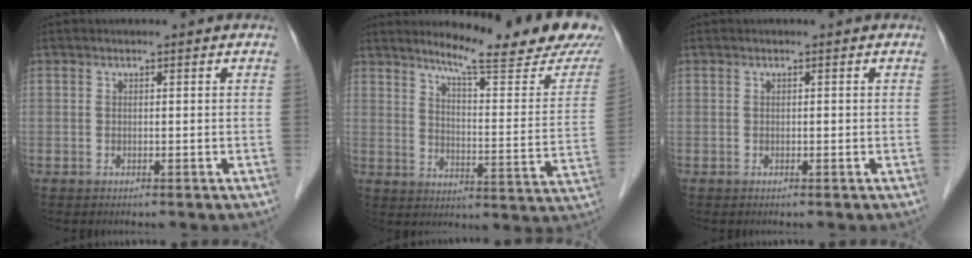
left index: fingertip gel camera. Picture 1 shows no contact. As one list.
[{"total": 19.0, "force": [16.5, 0.7, 9.4], "torque": [-0.128, -0.079, 0.206]}, {"total": 0.6, "force": [-0.5, 0.1, 0.3], "torque": [-0.004, -0.005, -0.011]}]